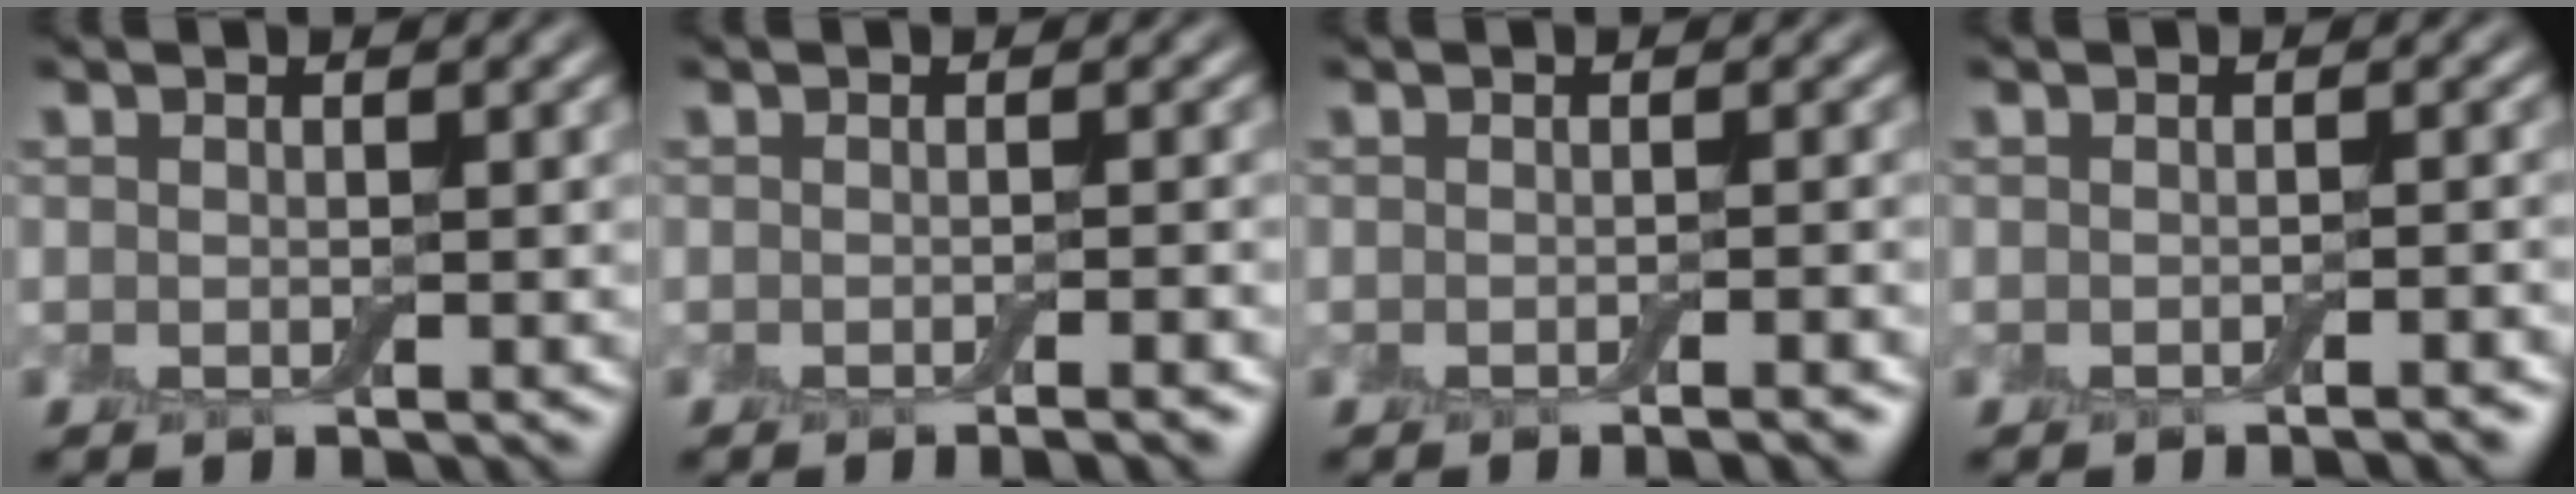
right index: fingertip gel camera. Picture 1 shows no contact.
{"total": 2.2, "force": [-1.1, 0.5, 1.8], "torque": [-0.013, 0.001, -0.016]}
{"total": 1.9, "force": [-1.0, 0.4, 1.6], "torque": [-0.011, 0.001, -0.015]}
{"total": 1.3, "force": [-0.8, 0.2, 1.0], "torque": [-0.005, 0.002, -0.013]}